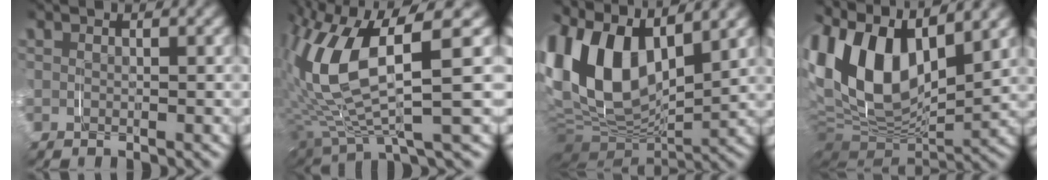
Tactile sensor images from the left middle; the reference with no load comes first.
{"total": 10.7, "force": [1.6, 5.4, 9.2], "torque": [-0.199, -0.008, 0.033]}
{"total": 14.8, "force": [2.7, 9.5, 10.9], "torque": [-0.236, -0.002, 0.047]}
{"total": 15.0, "force": [2.6, 9.4, 11.3], "torque": [-0.243, -0.005, 0.046]}